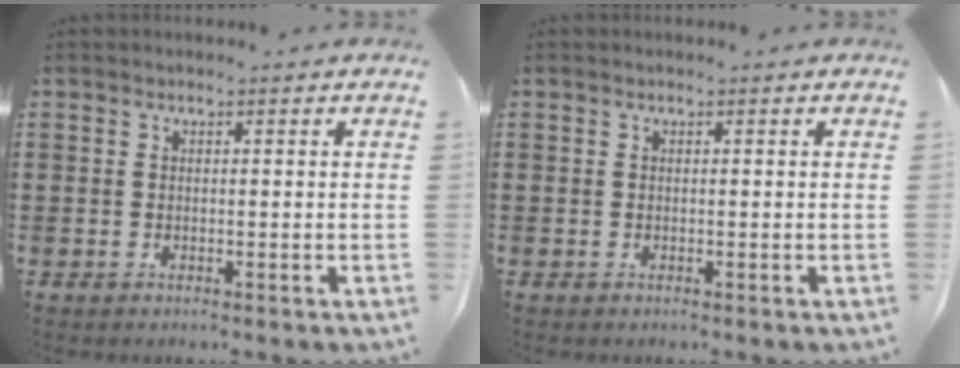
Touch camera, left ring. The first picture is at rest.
{"total": 0.0}